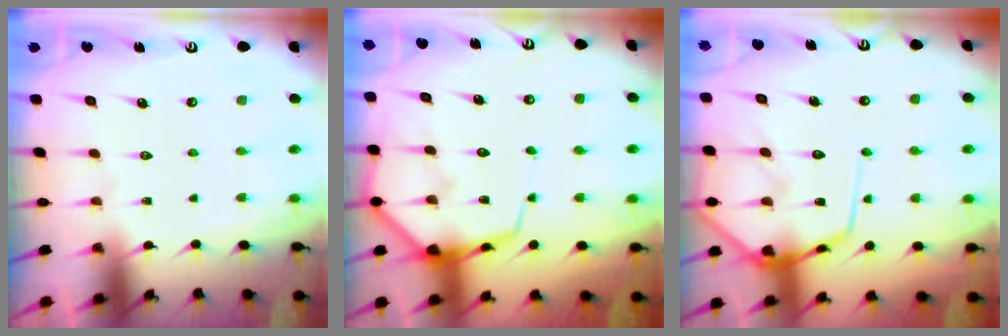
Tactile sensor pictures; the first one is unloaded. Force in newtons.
{"total": 11.1, "press": 11.1, "slide": 1.2}
{"total": 13.8, "press": 13.8, "slide": 1.0}